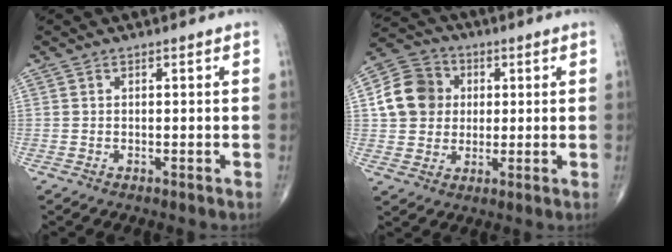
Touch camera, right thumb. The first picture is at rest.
{"total": 11.0, "force": [1.6, 9.7, 4.8], "torque": [-0.070, 0.009, 0.020]}